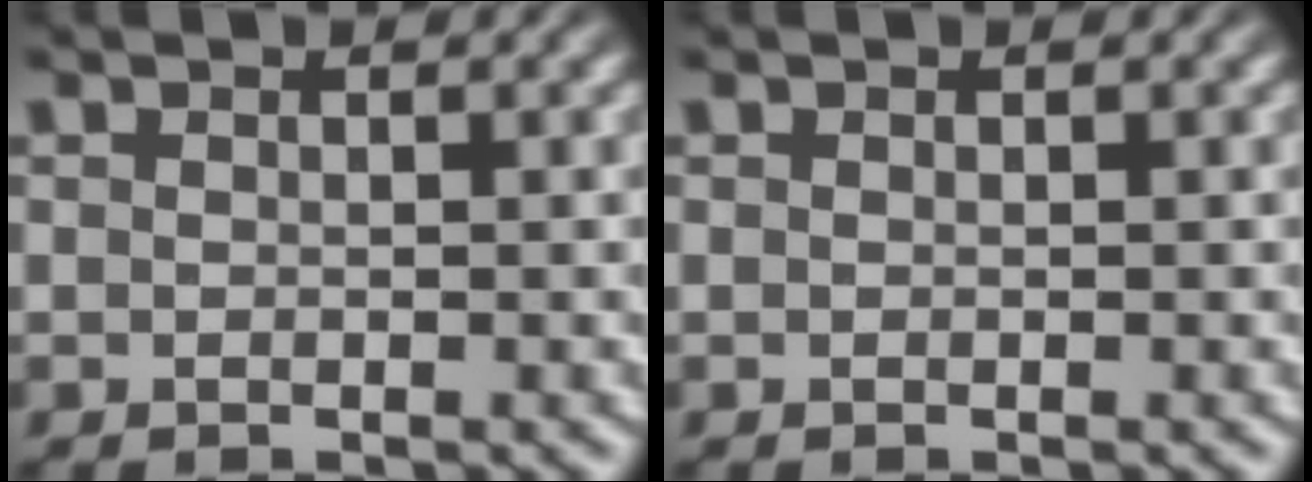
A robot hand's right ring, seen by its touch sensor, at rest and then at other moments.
{"total": 0.0}